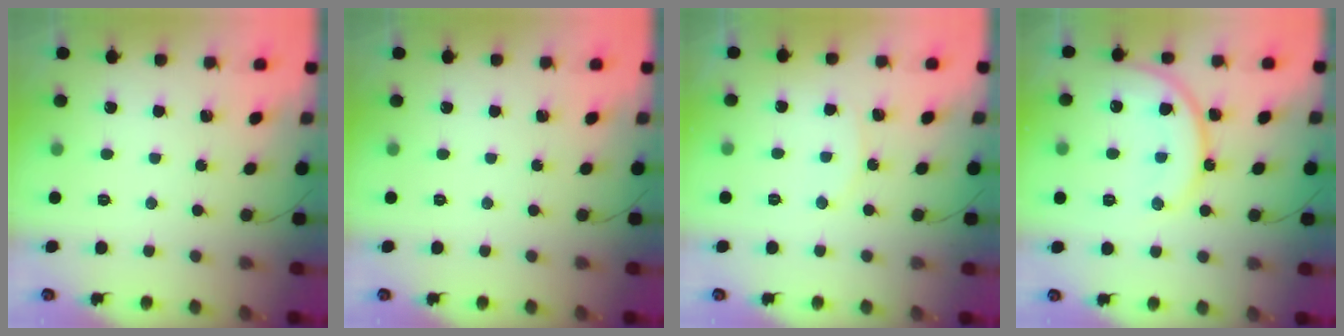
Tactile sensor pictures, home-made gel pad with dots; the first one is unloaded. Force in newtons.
{"total": 0.0}
{"total": 4.8, "press": 4.8, "slide": 0.6}
{"total": 14.8, "press": 14.7, "slide": 1.5}